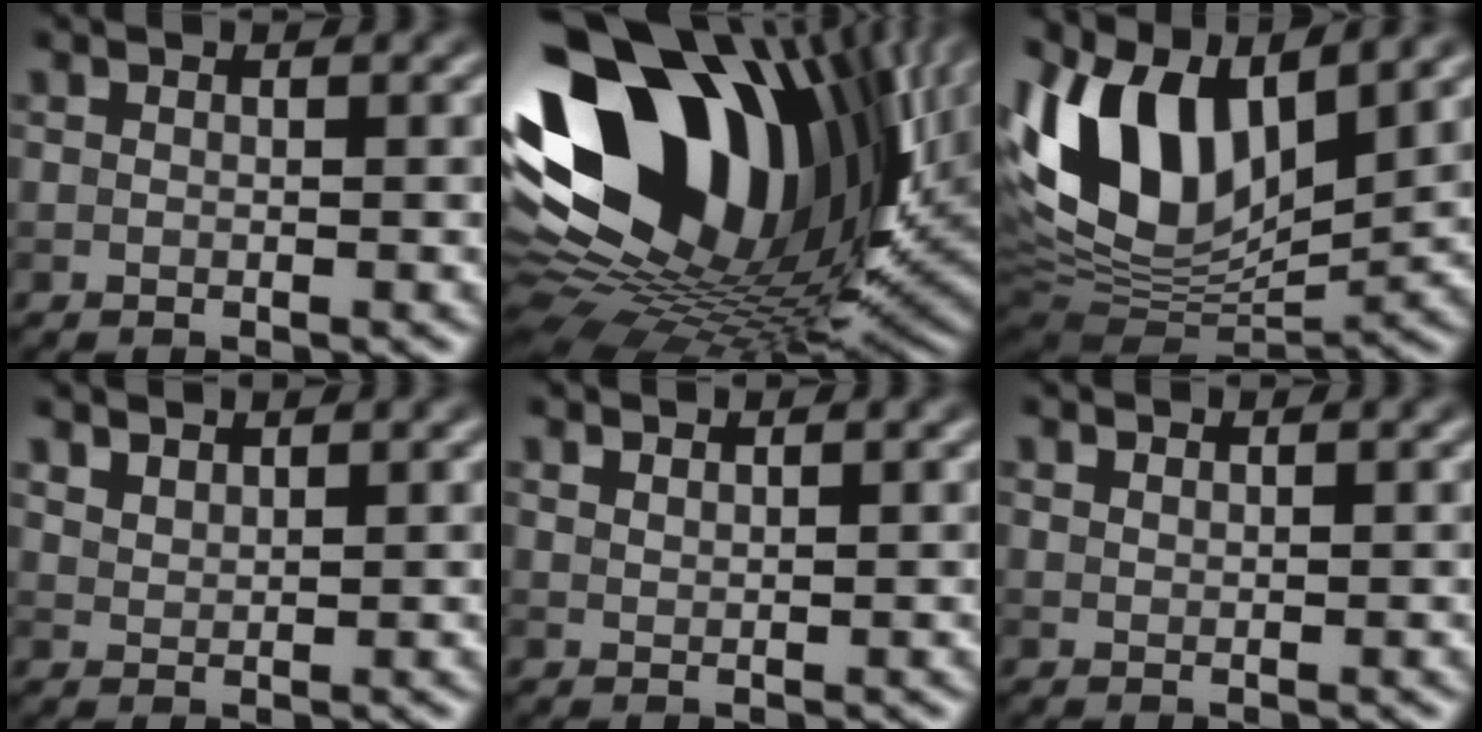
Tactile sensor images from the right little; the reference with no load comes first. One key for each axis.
{"total": 20.5, "fx": 6.6, "fy": 12.6, "fz": 14.8, "tx": -0.277, "ty": 0.008, "tz": 0.120}
{"total": 13.9, "fx": 5.0, "fy": 7.3, "fz": 10.7, "tx": -0.204, "ty": 0.010, "tz": 0.084}
{"total": 1.9, "fx": 1.8, "fy": 0.6, "fz": 0.5, "tx": -0.015, "ty": -0.001, "tz": 0.038}
{"total": 0.9, "fx": 0.8, "fy": 0.1, "fz": 0.3, "tx": -0.006, "ty": -0.004, "tz": 0.014}
{"total": 0.6, "fx": 0.5, "fy": 0.1, "fz": 0.1, "tx": -0.003, "ty": -0.002, "tz": 0.011}